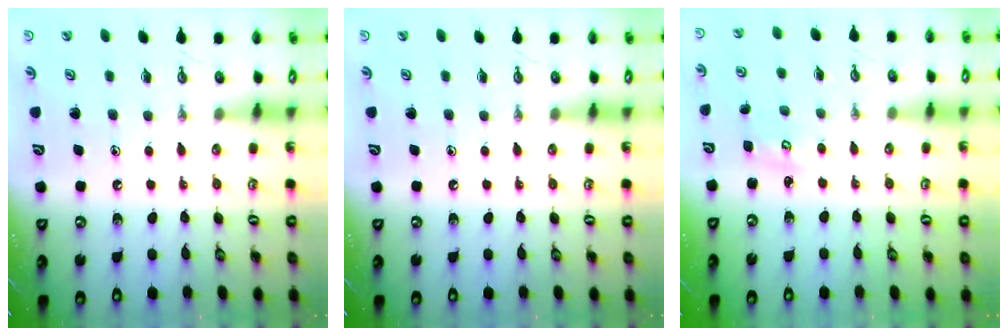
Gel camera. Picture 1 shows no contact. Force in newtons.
{"total": 0.0}
{"total": 1.8, "press": 1.8, "slide": 0.2}